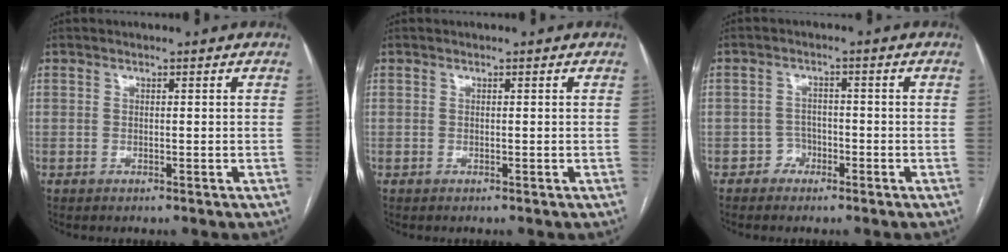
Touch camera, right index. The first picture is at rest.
{"total": 0.0}
{"total": 2.3, "force": [-1.4, 1.8, 0.1], "torque": [0.006, 0.012, -0.029]}